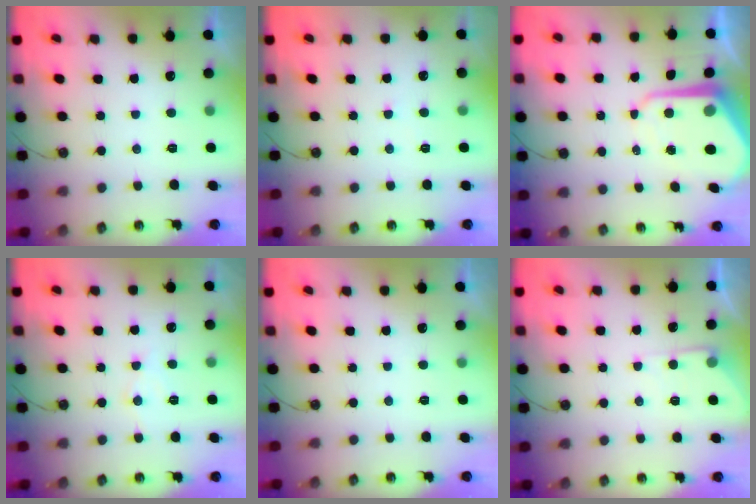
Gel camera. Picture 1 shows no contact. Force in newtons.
{"total": 4.2, "press": 4.2, "slide": 0.6}
{"total": 10.8, "press": 10.7, "slide": 1.0}
{"total": 5.9, "press": 5.8, "slide": 0.6}
{"total": 0.0}
{"total": 4.7, "press": 4.7, "slide": 0.4}